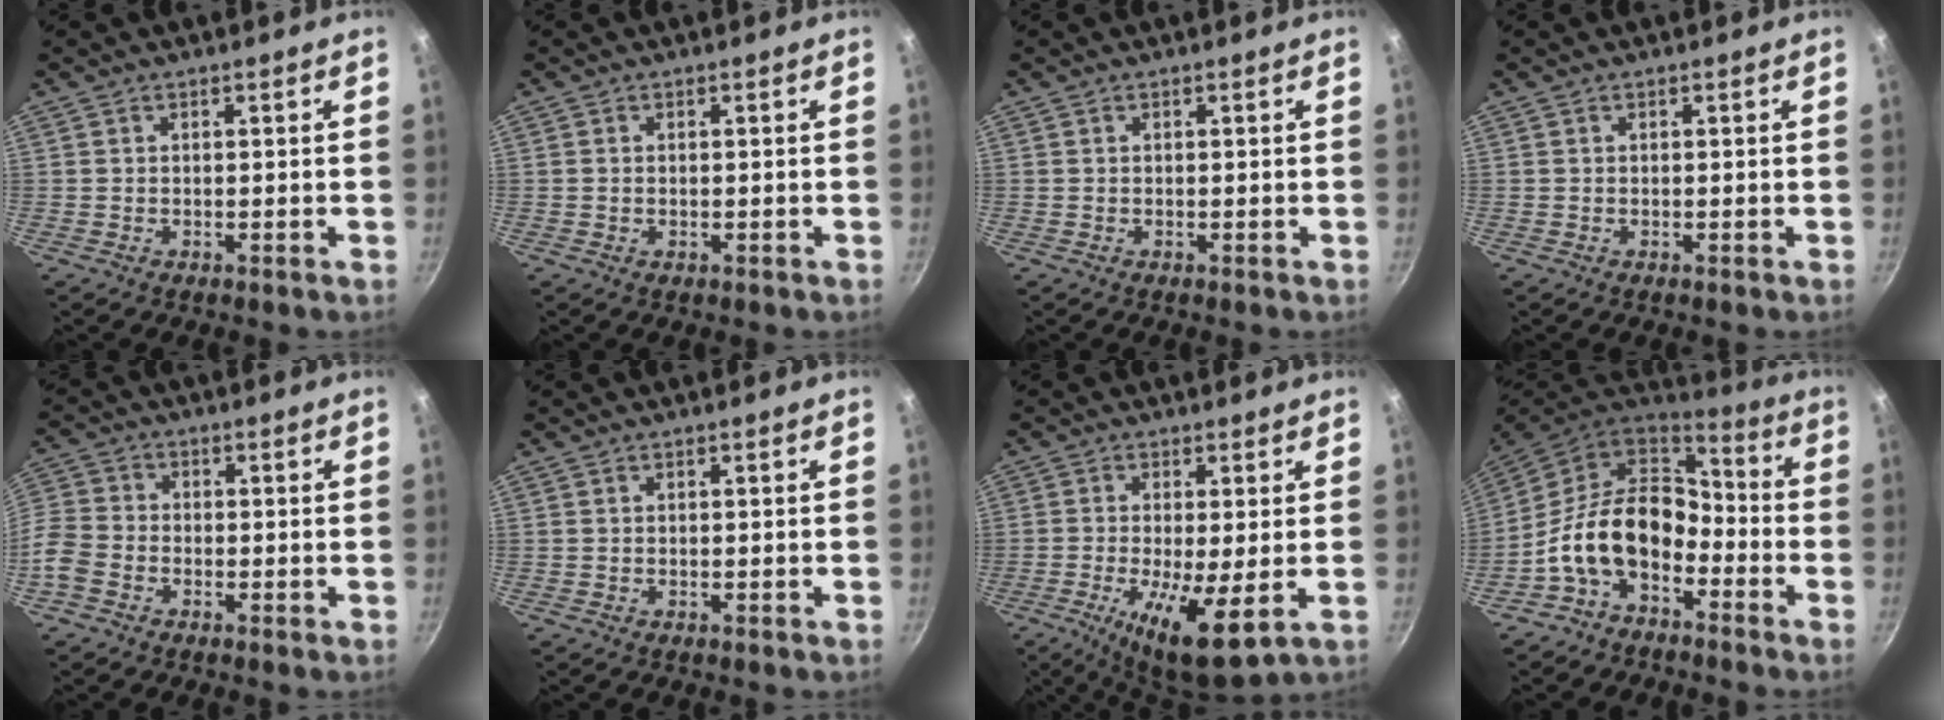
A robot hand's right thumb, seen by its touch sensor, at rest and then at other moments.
{"total": 0.0}
{"total": 0.0}
{"total": 0.0}
{"total": 8.6, "force": [-3.5, 6.6, 4.4], "torque": [-0.099, 0.028, -0.091]}
{"total": 0.0}
{"total": 11.6, "force": [-2.7, 2.7, 10.9], "torque": [-0.192, -0.014, -0.039]}
{"total": 15.5, "force": [-5.2, 10.1, 10.5], "torque": [-0.165, 0.063, -0.113]}